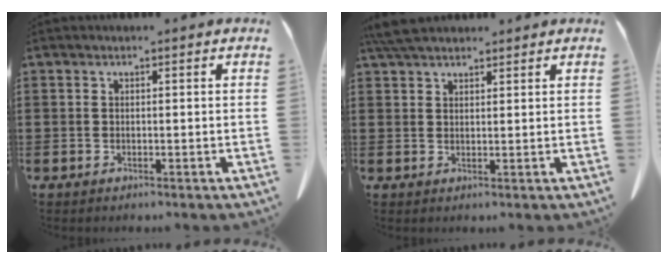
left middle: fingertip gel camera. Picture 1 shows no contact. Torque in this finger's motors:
{"motor_torque": [0.29, 0.25, 0.09, 0.02]}